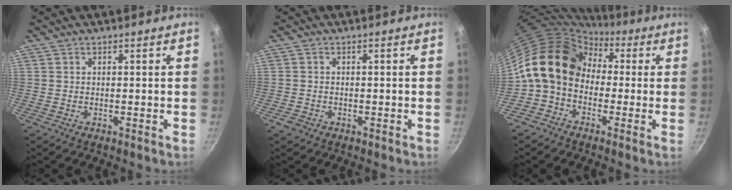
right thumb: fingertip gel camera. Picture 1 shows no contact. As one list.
[{"total": 1.9, "force": [-0.9, 1.5, 0.7], "torque": [-0.012, 0.003, -0.014]}, {"total": 14.5, "force": [0.6, 11.2, 9.2], "torque": [-0.130, 0.039, -0.016]}]